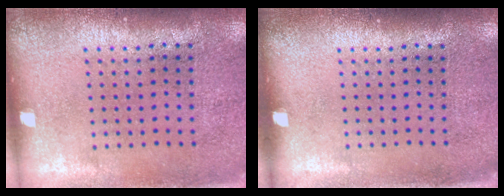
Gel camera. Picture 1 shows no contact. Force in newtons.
{"total": 0.0}